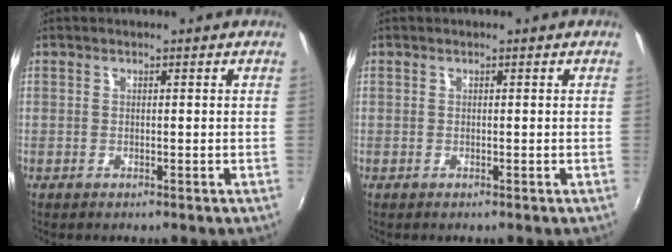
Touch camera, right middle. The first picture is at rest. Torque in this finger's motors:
{"motor_torque": [0.00, 0.00, -0.01, 0.00]}